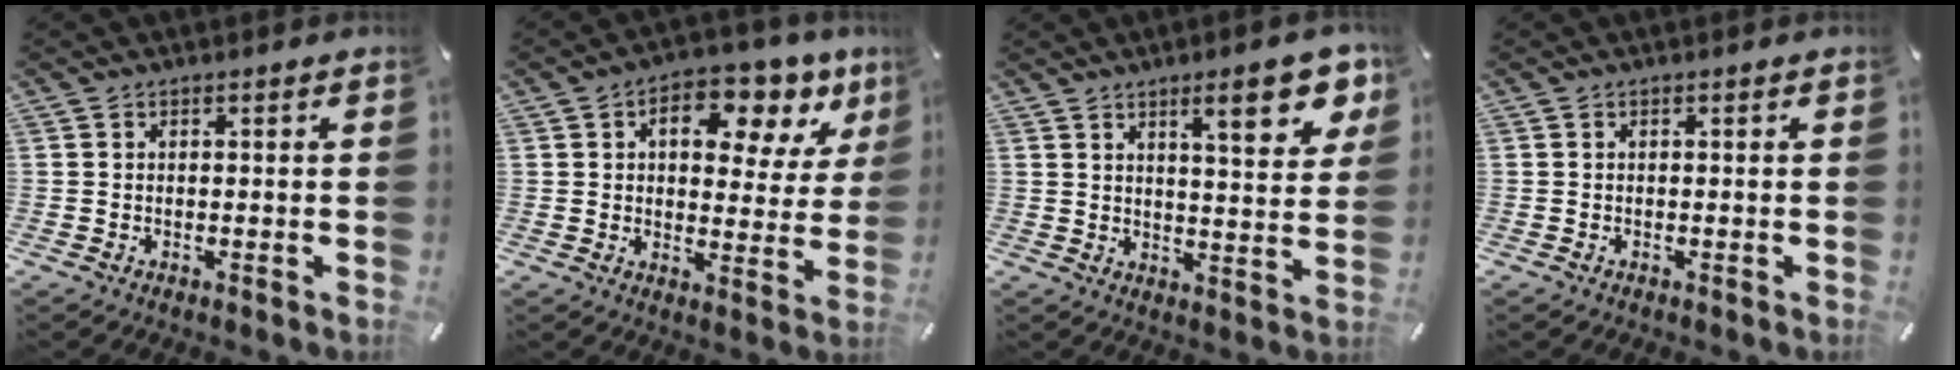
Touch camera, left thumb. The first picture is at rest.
{"total": 12.4, "force": [5.5, 7.3, 8.5], "torque": [-0.102, -0.026, 0.084]}
{"total": 12.8, "force": [7.0, 3.6, 10.1], "torque": [-0.141, -0.028, 0.109]}
{"total": 0.0}